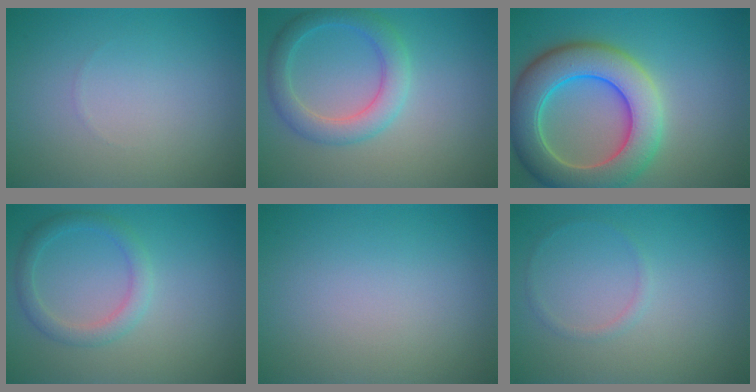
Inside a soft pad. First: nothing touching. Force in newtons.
{"total": 3.7, "press": 3.6, "slide": 0.3}
{"total": 9.3, "press": 9.3, "slide": 0.5}
{"total": 2.3, "press": 2.3, "slide": 0.1}
{"total": 0.0}
{"total": 0.8, "press": 0.8, "slide": 0.1}